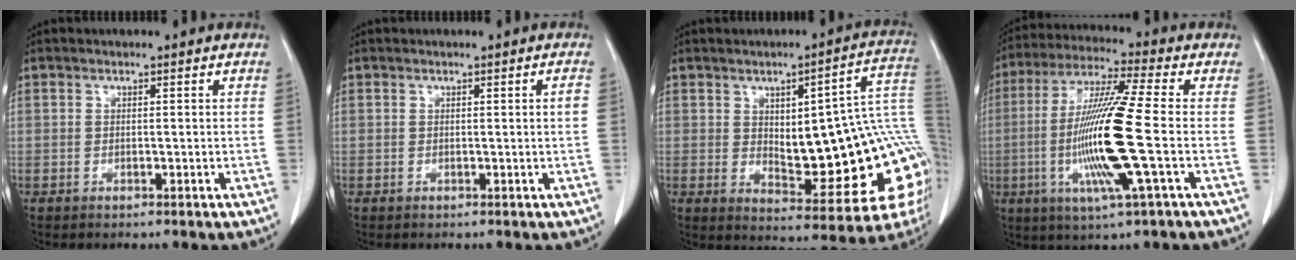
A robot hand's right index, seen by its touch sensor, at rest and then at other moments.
{"total": 1.0, "force": [0.0, -0.2, 1.0], "torque": [-0.015, 0.000, 0.003]}
{"total": 21.7, "force": [0.3, 5.5, 21.0], "torque": [-0.203, 0.023, 0.019]}
{"total": 15.3, "force": [-2.7, -0.7, 15.0], "torque": [-0.306, -0.012, -0.062]}